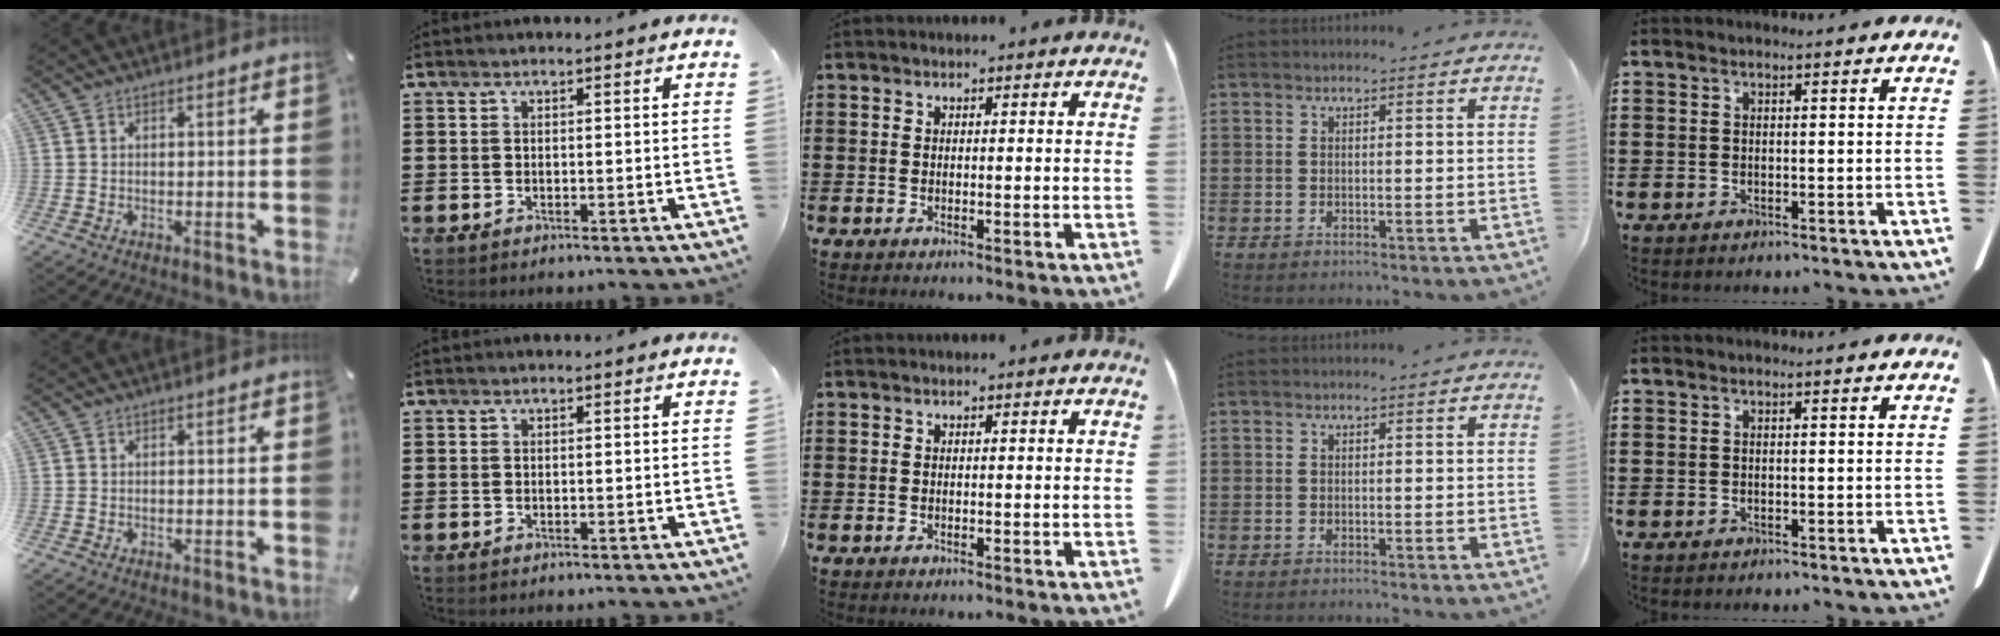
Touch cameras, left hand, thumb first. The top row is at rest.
{"ring": {"total": 0.5, "force": [-0.5, -0.1, 0.2], "torque": [-0.005, -0.002, -0.009]}}